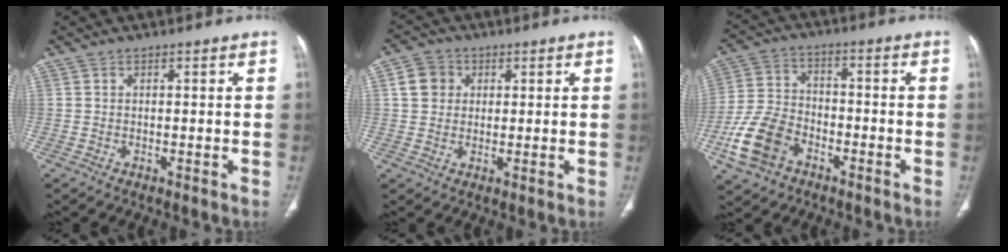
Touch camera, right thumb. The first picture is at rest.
{"total": 5.3, "force": [1.4, 4.7, 2.0], "torque": [-0.017, 0.006, 0.021]}
{"total": 11.7, "force": [-5.6, 7.9, 6.5], "torque": [-0.129, 0.026, -0.105]}